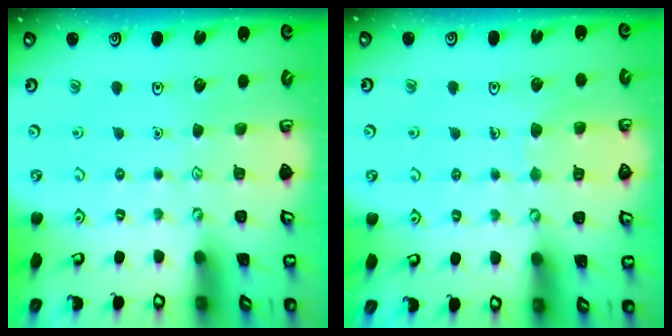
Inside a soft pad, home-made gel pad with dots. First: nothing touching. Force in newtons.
{"total": 4.9, "press": 4.9, "slide": 0.3}